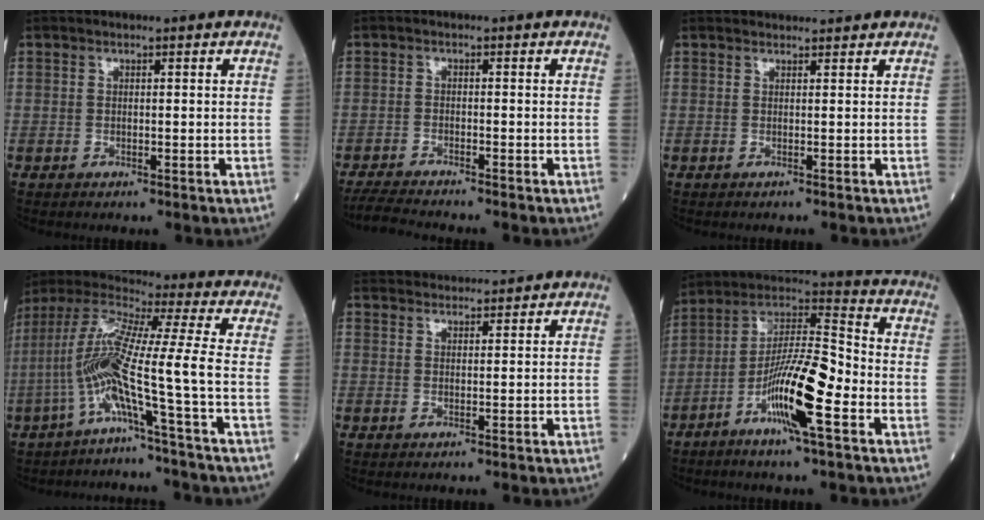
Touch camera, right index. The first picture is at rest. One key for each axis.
{"total": 5.5, "fx": -5.1, "fy": -0.6, "fz": 2.0, "tx": -0.033, "ty": -0.023, "tz": -0.089}
{"total": 3.1, "fx": 2.9, "fy": 0.4, "fz": 0.9, "tx": -0.025, "ty": 0.027, "tz": 0.031}
{"total": 12.3, "fx": -3.9, "fy": -2.0, "fz": 11.5, "tx": -0.243, "ty": 0.016, "tz": -0.086}
{"total": 8.3, "fx": 8.1, "fy": 0.5, "fz": 1.7, "tx": -0.036, "ty": 0.041, "tz": 0.124}
{"total": 14.0, "fx": -5.6, "fy": 1.5, "fz": 12.7, "tx": -0.240, "ty": 0.005, "tz": -0.106}